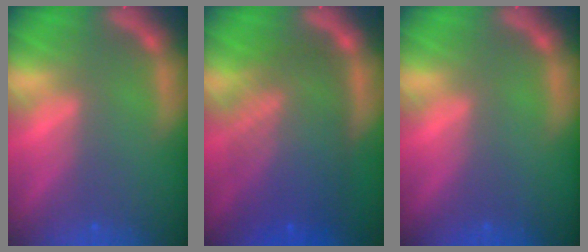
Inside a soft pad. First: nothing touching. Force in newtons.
{"total": 10.0}
{"total": 0.0}